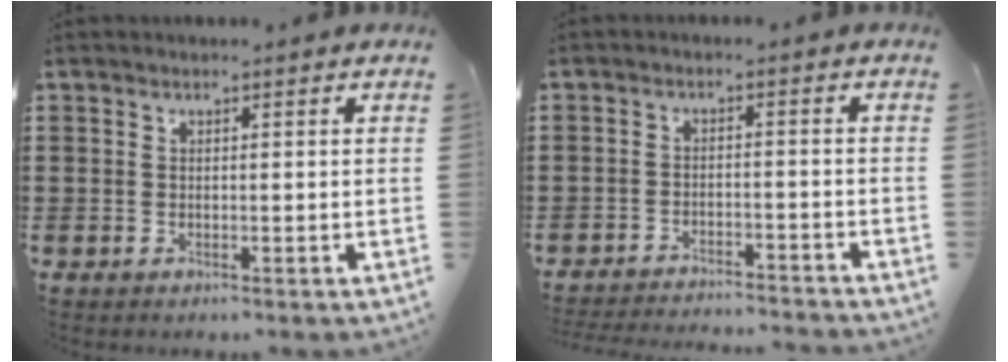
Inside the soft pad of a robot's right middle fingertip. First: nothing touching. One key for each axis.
{"total": 3.1, "fx": -3.1, "fy": -0.2, "fz": 0.2, "tx": -0.005, "ty": 0.000, "tz": -0.066}